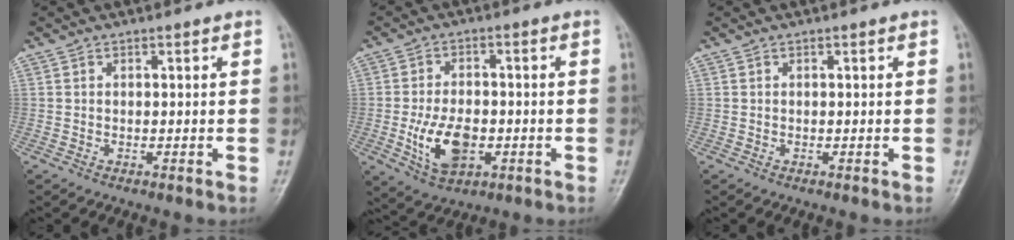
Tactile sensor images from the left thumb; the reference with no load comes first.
{"total": 9.6, "force": [-2.5, 5.8, 7.3], "torque": [-0.121, 0.003, -0.035]}
{"total": 0.0}